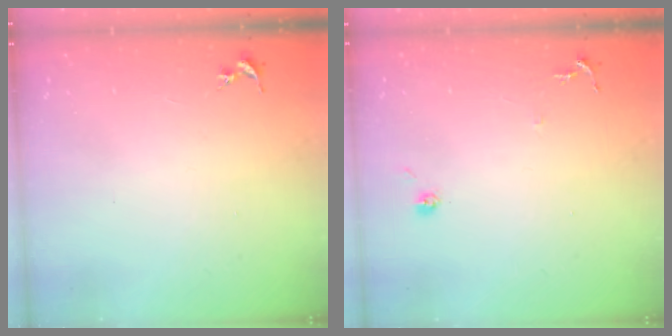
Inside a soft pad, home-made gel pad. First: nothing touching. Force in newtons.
{"total": 6.9, "press": 6.8, "slide": 0.6}